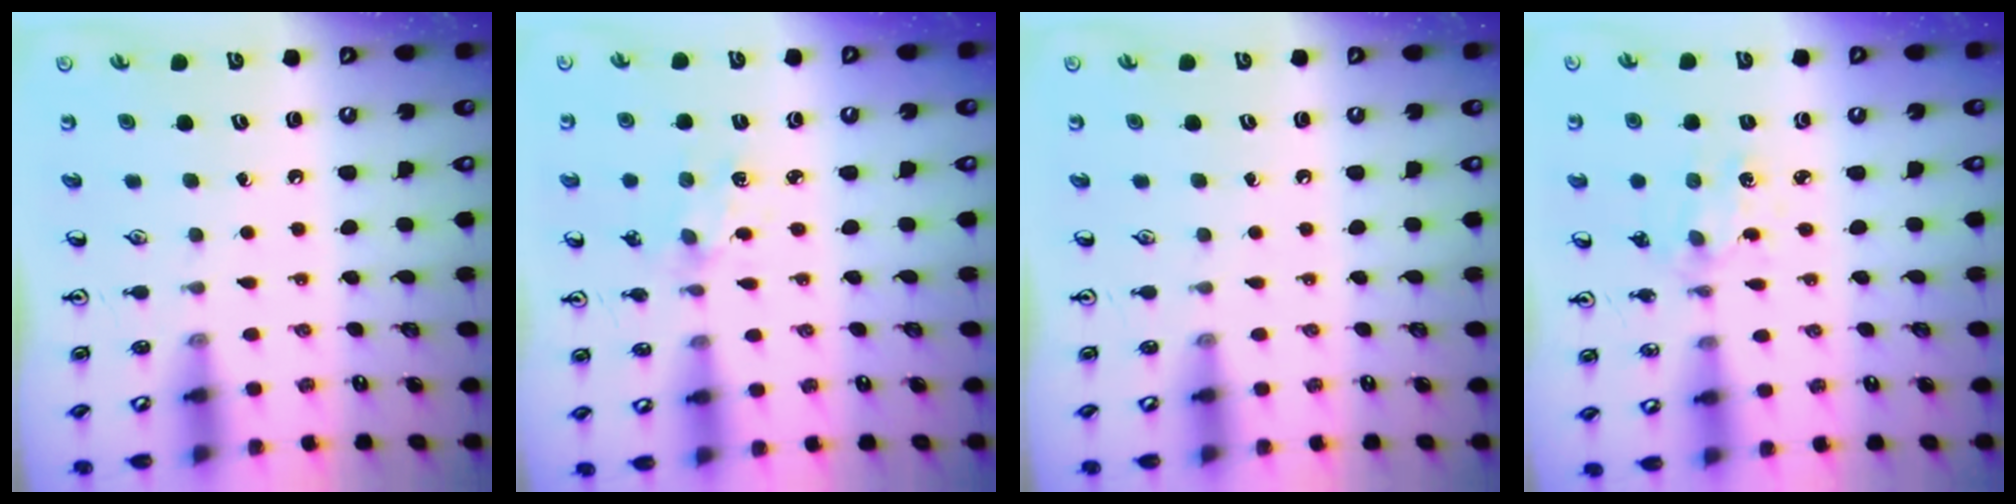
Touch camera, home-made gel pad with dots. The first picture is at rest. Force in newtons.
{"total": 2.0, "press": 2.0, "slide": 0.4}
{"total": 0.0}
{"total": 2.1, "press": 2.1, "slide": 0.4}